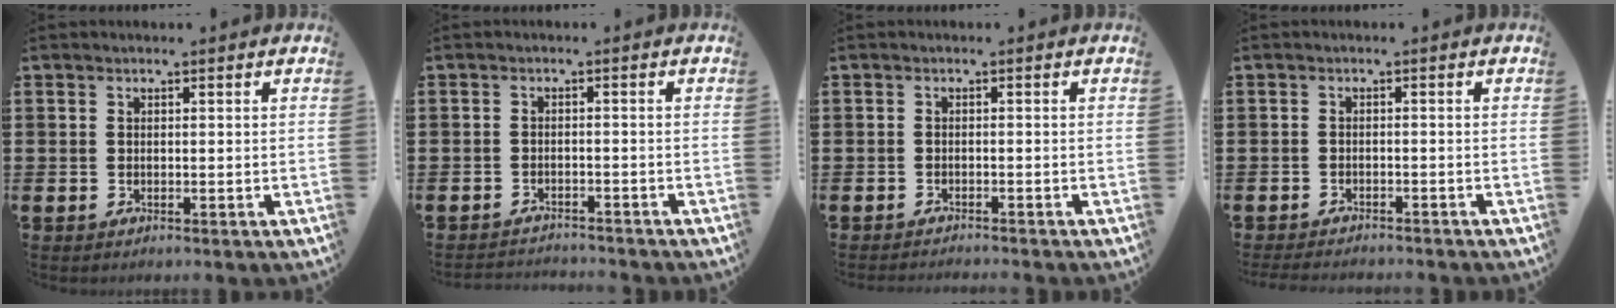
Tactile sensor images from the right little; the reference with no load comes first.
{"total": 1.6, "force": [-1.6, 0.0, -0.1], "torque": [-0.003, 0.003, -0.035]}
{"total": 0.8, "force": [-0.8, -0.2, 0.0], "torque": [0.000, 0.000, -0.017]}
{"total": 1.3, "force": [-1.3, 0.0, 0.1], "torque": [-0.004, 0.001, -0.026]}